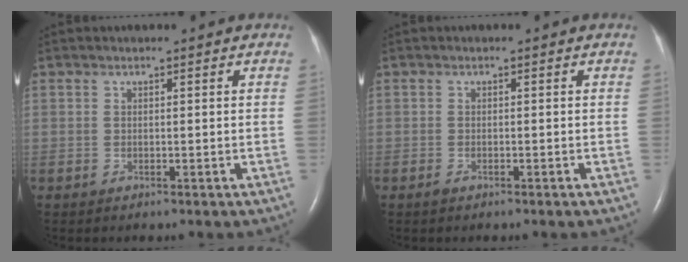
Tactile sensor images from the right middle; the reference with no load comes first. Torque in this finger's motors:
{"motor_torque": [-0.07, 0.11, 0.01, 0.01]}